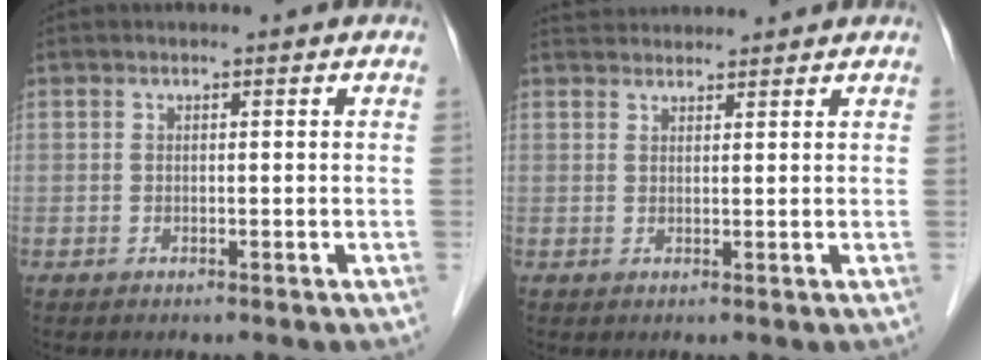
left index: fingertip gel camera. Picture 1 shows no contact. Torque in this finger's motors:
{"motor_torque": [-0.21, -0.69, 0.05, 0.04]}